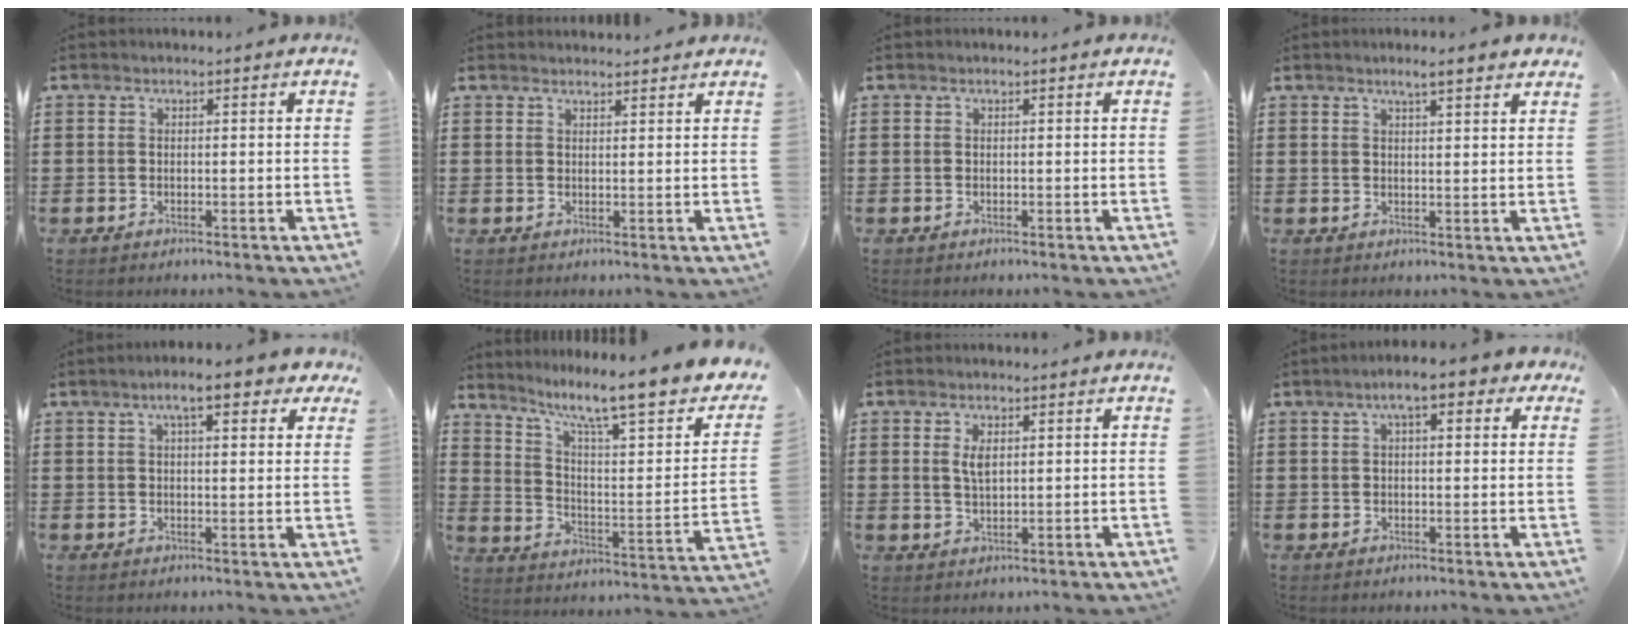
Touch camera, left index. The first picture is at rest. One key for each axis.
{"total": 1.6, "fx": 1.6, "fy": 0.2, "fz": 0.1, "tx": -0.007, "ty": 0.002, "tz": 0.032}
{"total": 0.0}
{"total": 3.3, "fx": 2.6, "fy": 0.1, "fz": 2.0, "tx": -0.045, "ty": 0.001, "tz": 0.046}
{"total": 6.9, "fx": 4.4, "fy": 1.5, "fz": 5.1, "tx": -0.094, "ty": 0.003, "tz": 0.073}
{"total": 10.7, "fx": 8.4, "fy": 1.1, "fz": 6.4, "tx": -0.127, "ty": -0.067, "tz": 0.128}
{"total": 2.8, "fx": 1.0, "fy": 1.1, "fz": 2.3, "tx": -0.051, "ty": 0.005, "tz": 0.017}
{"total": 5.9, "fx": 3.2, "fy": 1.6, "fz": 4.7, "tx": -0.090, "ty": 0.009, "tz": 0.051}